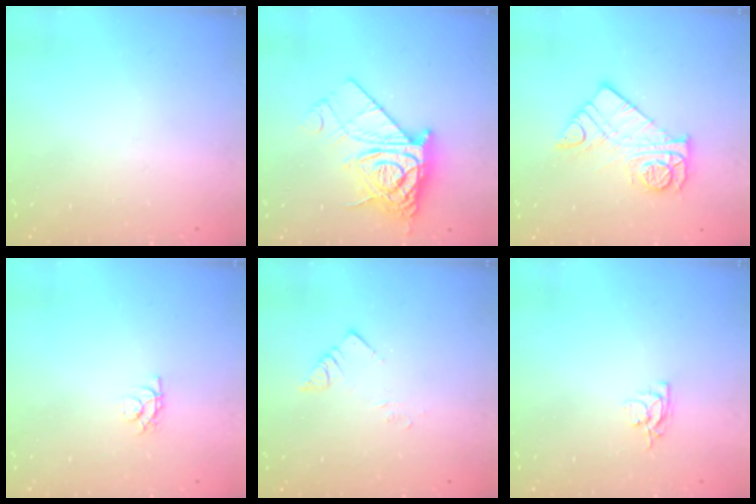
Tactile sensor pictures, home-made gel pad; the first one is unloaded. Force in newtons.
{"total": 12.9, "press": 12.8, "slide": 1.5}
{"total": 11.4, "press": 11.4, "slide": 1.0}
{"total": 3.6, "press": 3.6, "slide": 0.4}
{"total": 3.4, "press": 3.4, "slide": 0.1}
{"total": 3.9, "press": 3.9, "slide": 0.4}